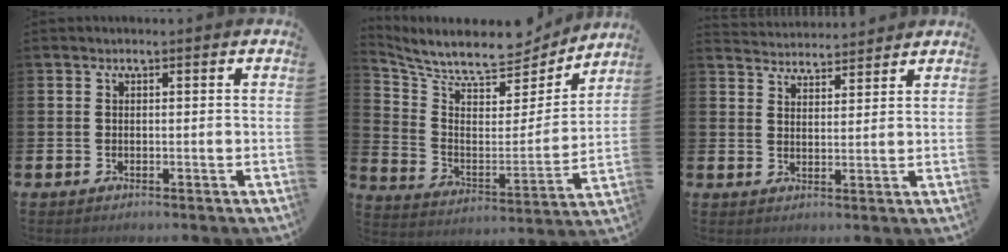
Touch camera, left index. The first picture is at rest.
{"total": 8.8, "force": [8.1, 2.2, 2.7], "torque": [-0.090, -0.062, 0.137]}
{"total": 3.8, "force": [3.8, 0.4, -0.5], "torque": [-0.011, -0.021, 0.070]}